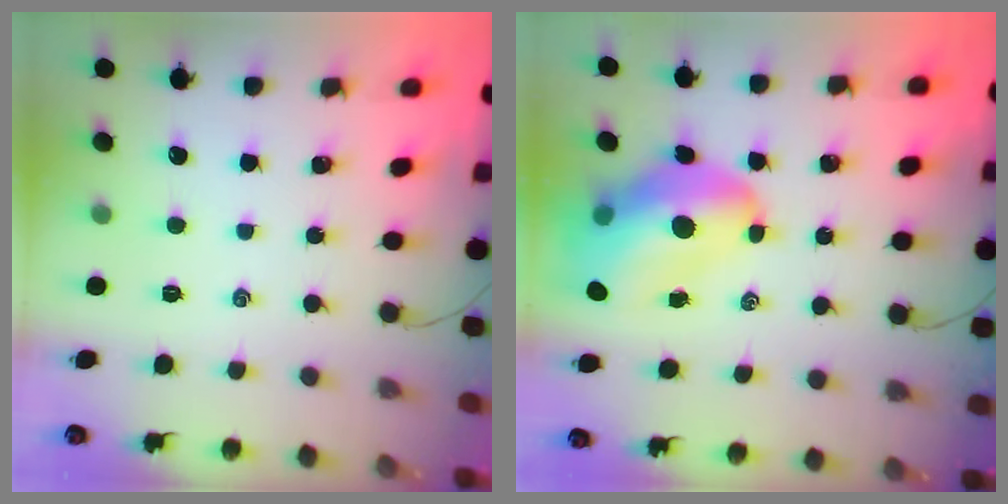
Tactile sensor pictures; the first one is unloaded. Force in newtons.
{"total": 17.1, "press": 16.4, "slide": 4.8}